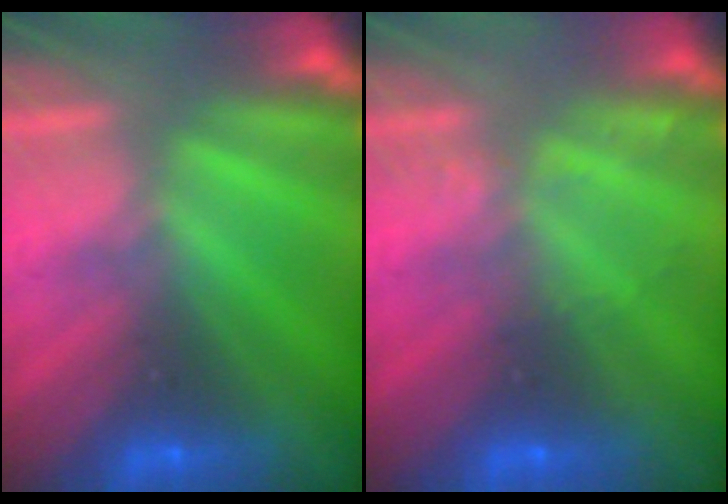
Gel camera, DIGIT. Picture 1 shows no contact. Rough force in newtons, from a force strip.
{"total": 2.0}